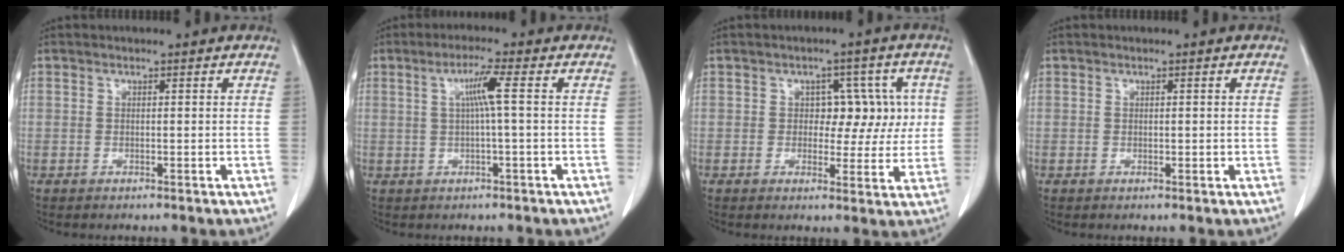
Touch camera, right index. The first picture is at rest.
{"total": 4.2, "force": [0.7, -0.7, 4.1], "torque": [-0.079, 0.006, 0.013]}
{"total": 6.6, "force": [0.8, 4.4, 4.9], "torque": [-0.047, 0.022, 0.014]}
{"total": 0.5, "force": [0.1, 0.4, 0.4], "torque": [-0.003, -0.001, 0.004]}